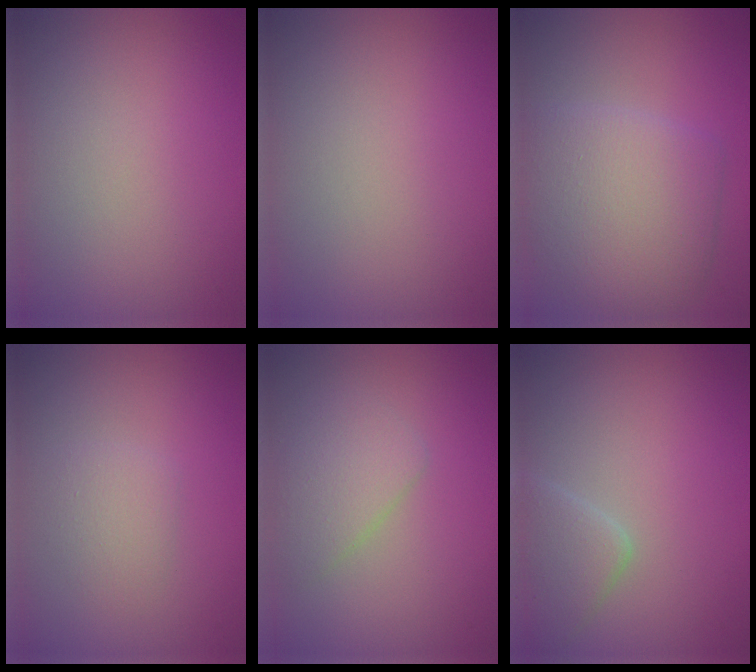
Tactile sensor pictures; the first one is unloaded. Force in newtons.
{"total": 0.0}
{"total": 6.4, "press": 6.4, "slide": 0.2}
{"total": 1.6, "press": 1.6, "slide": 0.1}
{"total": 2.4, "press": 2.4, "slide": 0.2}
{"total": 2.9, "press": 2.9, "slide": 0.2}